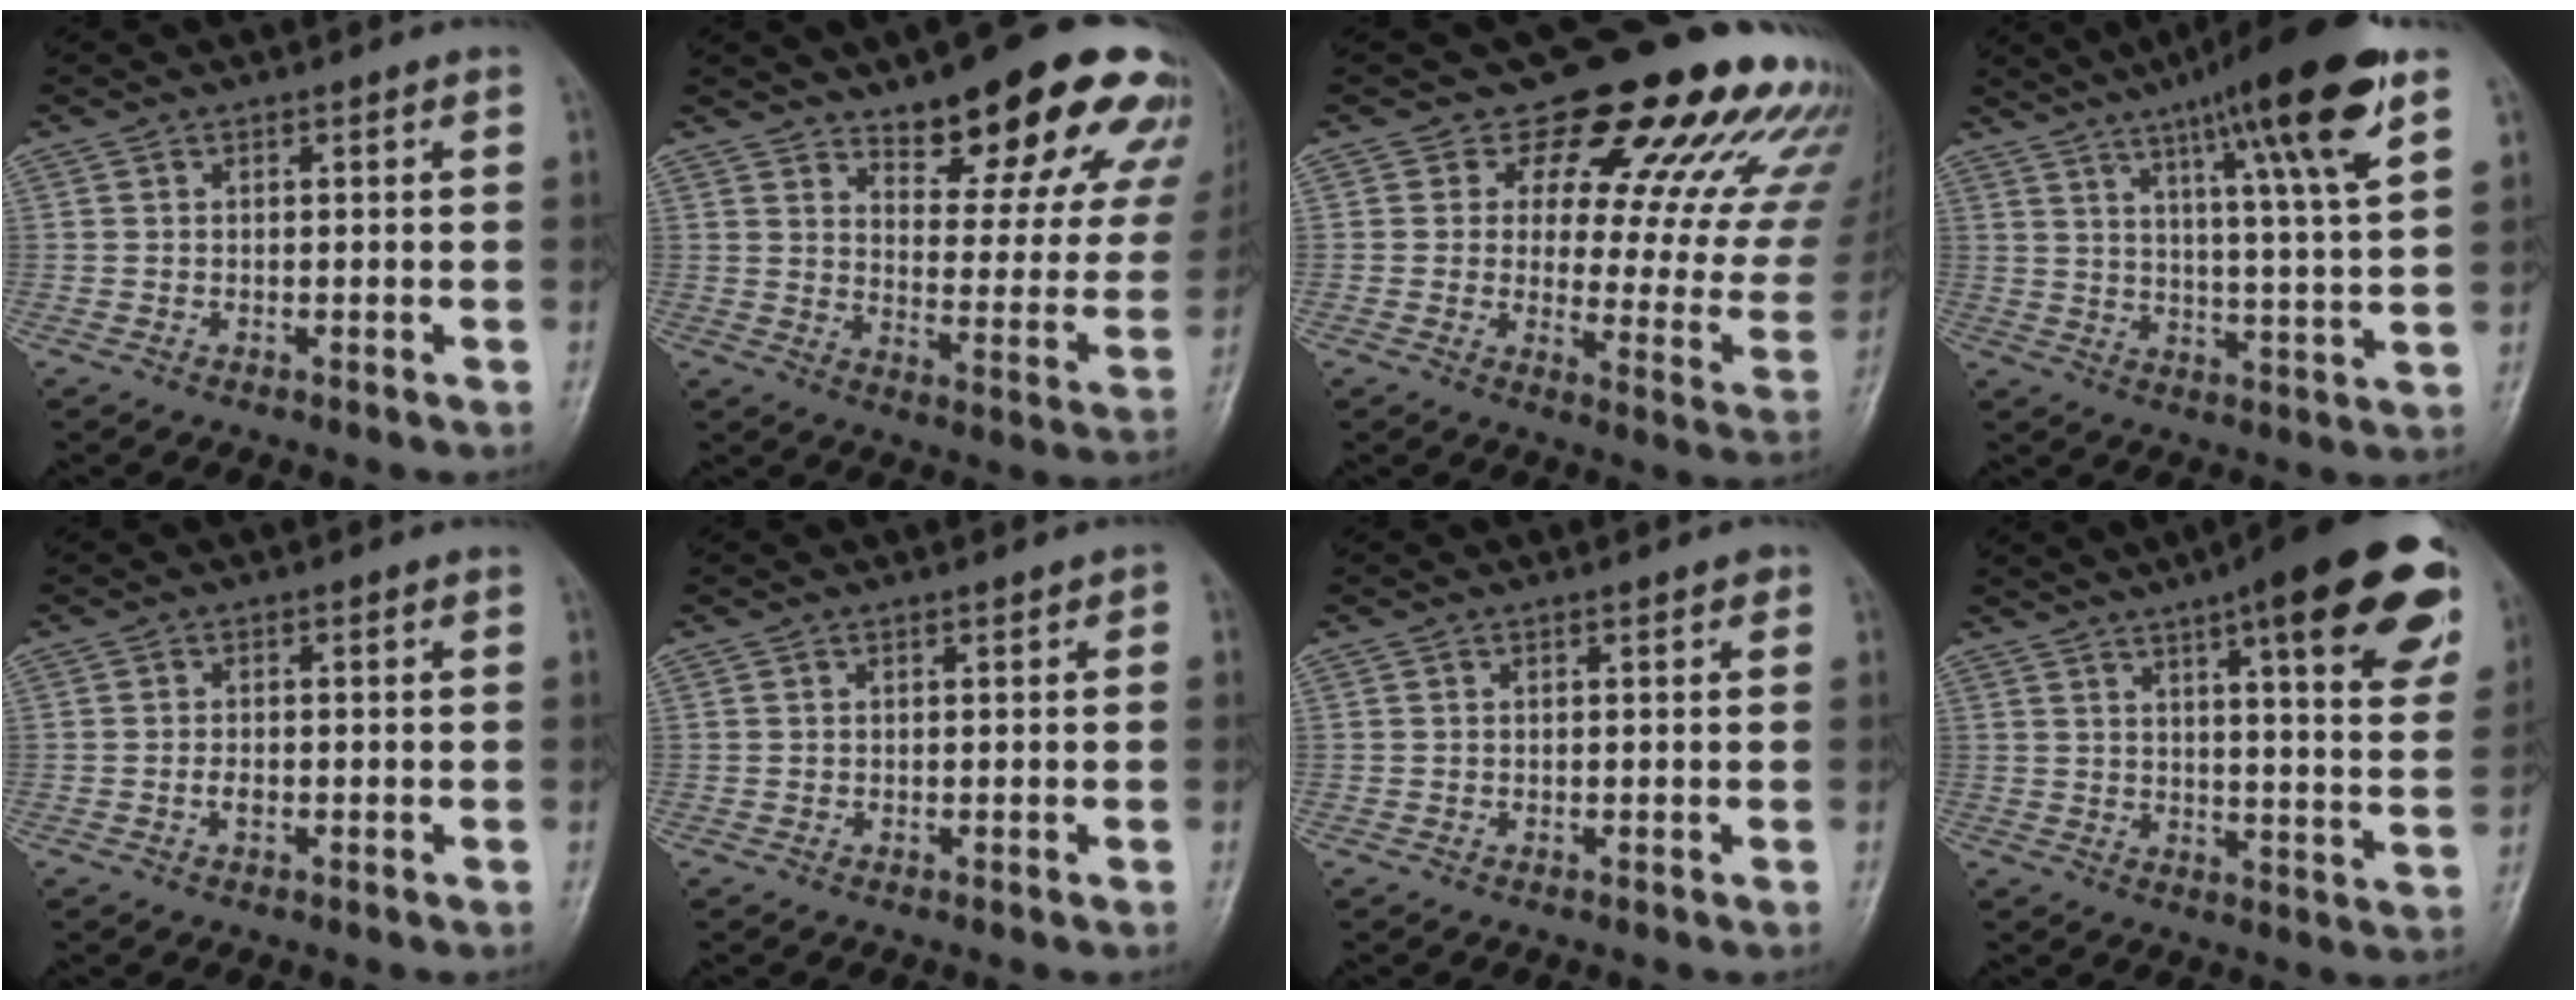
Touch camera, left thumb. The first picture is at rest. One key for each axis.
{"total": 22.2, "fx": 15.7, "fy": 7.6, "fz": 13.7, "tx": -0.119, "ty": -0.088, "tz": 0.205}
{"total": 21.7, "fx": 15.8, "fy": 9.1, "fz": 11.8, "tx": -0.086, "ty": -0.083, "tz": 0.182}
{"total": 19.0, "fx": 10.6, "fy": 1.9, "fz": 15.6, "tx": -0.224, "ty": -0.037, "tz": 0.159}
{"total": 1.4, "fx": -0.5, "fy": 0.8, "fz": 1.0, "tx": -0.010, "ty": 0.001, "tz": -0.011}
{"total": 0.5, "fx": 0.2, "fy": 0.4, "fz": 0.3, "tx": 0.010, "ty": 0.001, "tz": -0.001}
{"total": 0.9, "fx": 0.4, "fy": 0.5, "fz": 0.6, "tx": 0.005, "ty": 0.000, "tz": 0.002}
{"total": 24.4, "fx": 13.1, "fy": 5.8, "fz": 19.7, "tx": -0.239, "ty": -0.029, "tz": 0.167}